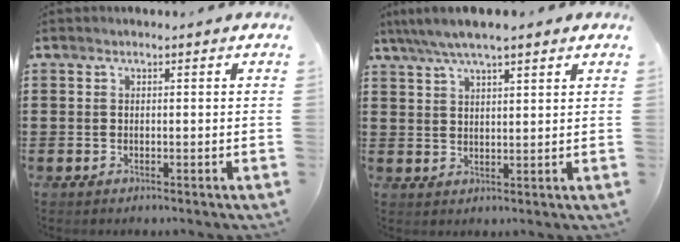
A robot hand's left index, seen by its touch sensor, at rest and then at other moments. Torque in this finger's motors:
{"motor_torque": [1.22, -0.92, 0.45, 0.21]}